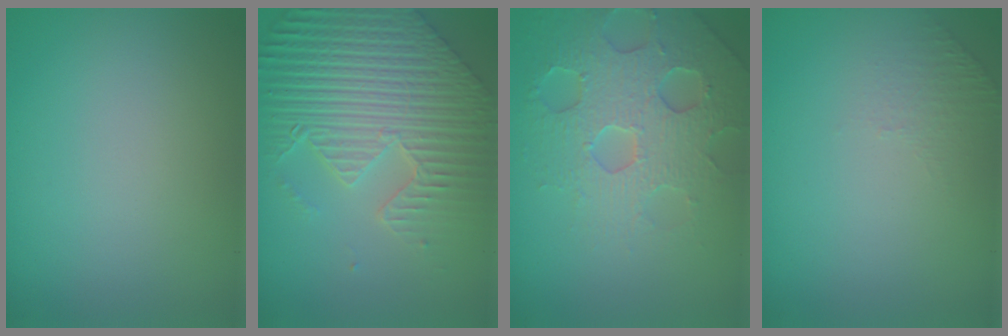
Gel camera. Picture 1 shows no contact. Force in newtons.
{"total": 9.2, "press": 6.5, "slide": 6.6}
{"total": 4.7, "press": 4.6, "slide": 1.0}
{"total": 1.0, "press": 0.5, "slide": 0.9}